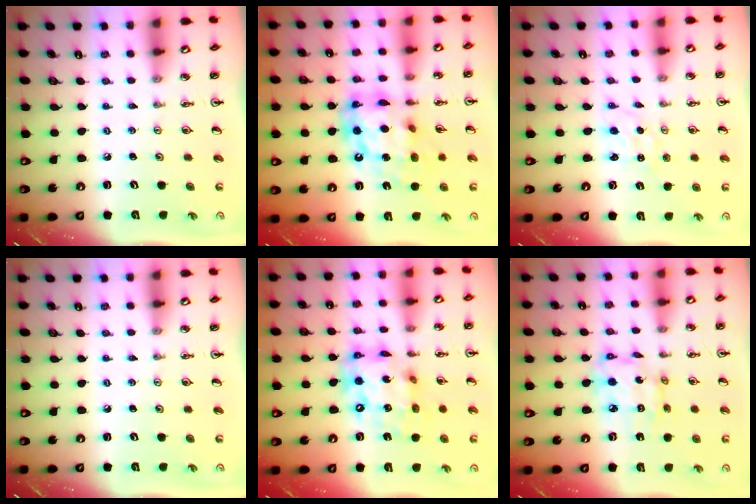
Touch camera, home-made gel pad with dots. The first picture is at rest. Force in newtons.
{"total": 16.1, "press": 16.0, "slide": 1.7}
{"total": 0.0}
{"total": 0.0}
{"total": 16.0, "press": 15.9, "slide": 1.4}
{"total": 10.1, "press": 10.0, "slide": 0.9}